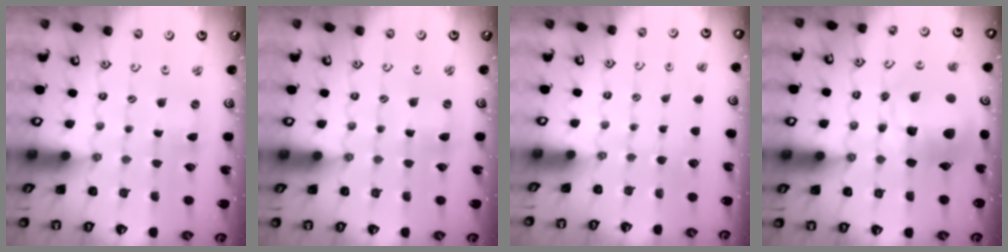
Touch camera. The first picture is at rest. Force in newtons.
{"total": 0.8, "press": 0.8, "slide": 0.1}
{"total": 0.0}
{"total": 19.0, "press": 18.8, "slide": 2.4}